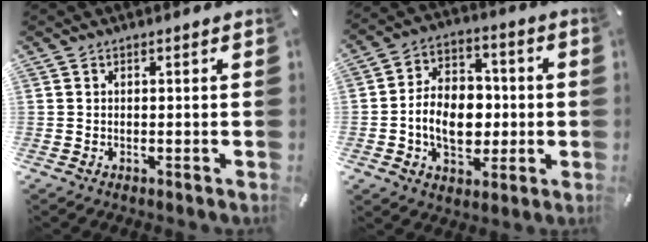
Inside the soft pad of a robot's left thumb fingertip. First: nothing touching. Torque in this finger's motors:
{"motor_torque": [0.42, 0.74, 0.52, 0.23, 0.33]}